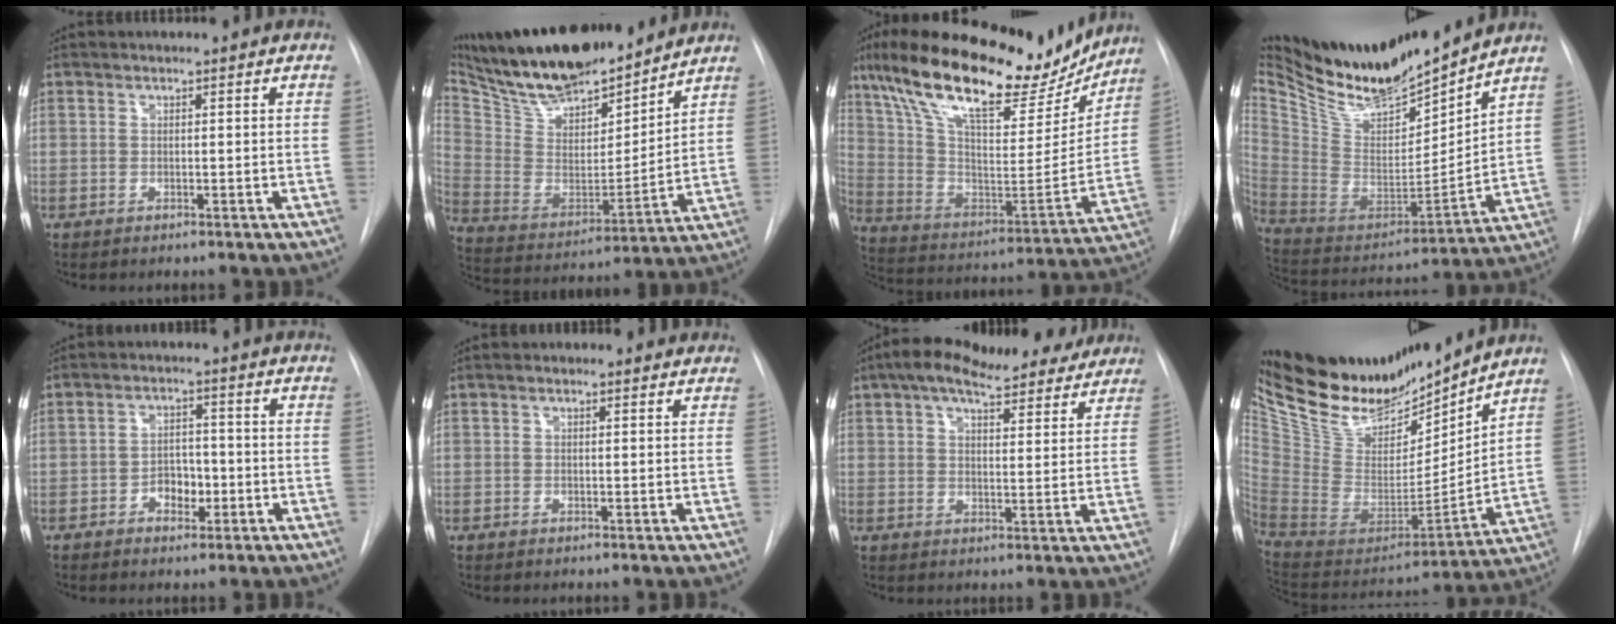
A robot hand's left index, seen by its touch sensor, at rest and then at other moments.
{"total": 22.4, "force": [19.3, 5.3, 10.0], "torque": [-0.183, -0.009, 0.336]}
{"total": 27.0, "force": [20.6, 8.1, 15.5], "torque": [-0.273, 0.011, 0.327]}
{"total": 21.6, "force": [19.3, 4.2, 8.9], "torque": [-0.179, -0.029, 0.343]}
{"total": 4.0, "force": [-1.6, 2.6, 2.6], "torque": [-0.036, 0.007, -0.024]}
{"total": 1.1, "force": [0.5, 0.7, 0.6], "torque": [-0.015, 0.006, 0.004]}
{"total": 15.8, "force": [12.6, 5.0, 8.1], "torque": [-0.130, 0.039, 0.176]}
{"total": 22.1, "force": [19.5, 7.0, 7.9], "torque": [-0.159, -0.024, 0.344]}